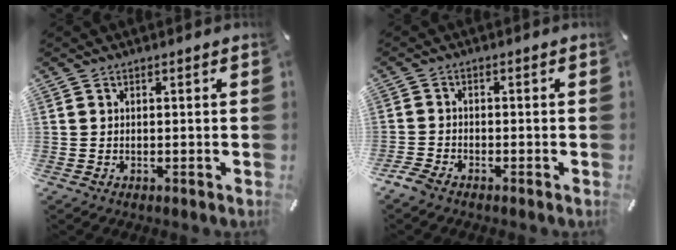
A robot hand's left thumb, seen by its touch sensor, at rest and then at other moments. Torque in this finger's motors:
{"motor_torque": [-0.24, -0.26, -0.14, 0.22, -0.06]}